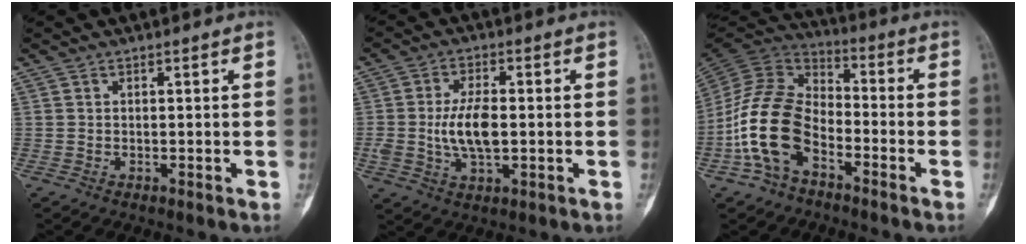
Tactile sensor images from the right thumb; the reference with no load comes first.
{"total": 8.3, "force": [-0.3, 4.0, 7.3], "torque": [-0.143, 0.001, -0.004]}
{"total": 15.2, "force": [-5.9, 9.3, 10.5], "torque": [-0.199, 0.050, -0.125]}